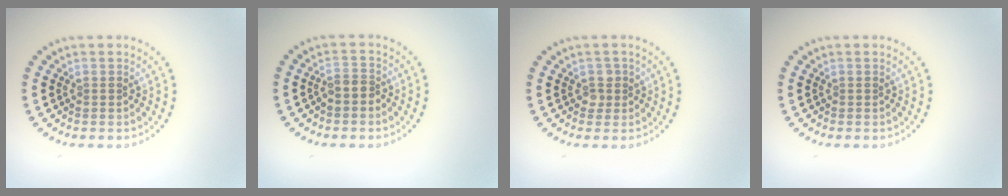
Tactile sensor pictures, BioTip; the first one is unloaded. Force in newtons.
{"total": 1.7, "press": 1.5, "slide": 0.9}
{"total": 1.2, "press": 1.1, "slide": 0.5}
{"total": 0.0}